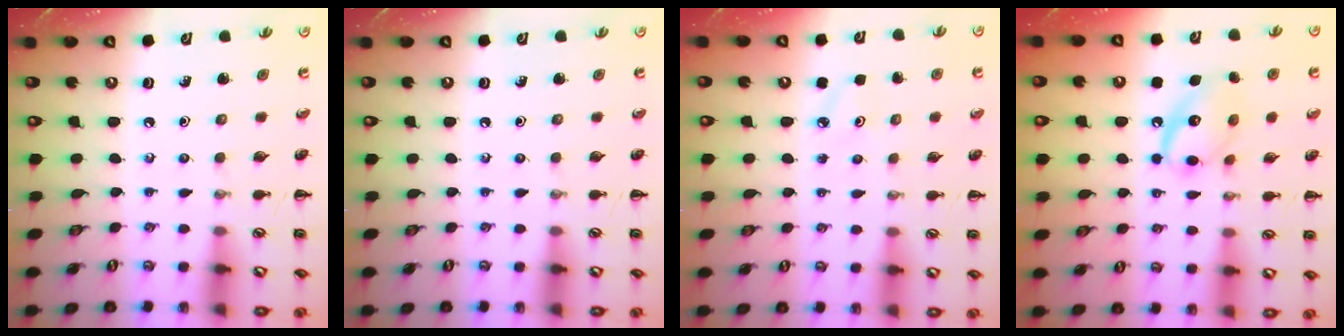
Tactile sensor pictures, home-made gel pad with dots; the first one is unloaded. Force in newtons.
{"total": 0.0}
{"total": 4.0, "press": 3.8, "slide": 1.3}
{"total": 11.2, "press": 11.2, "slide": 0.4}